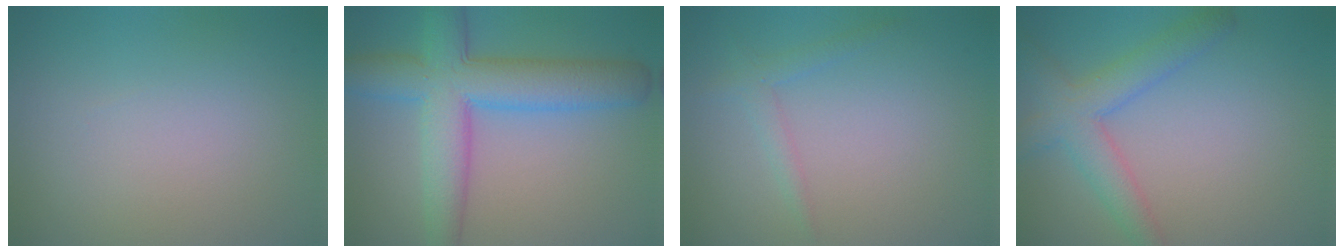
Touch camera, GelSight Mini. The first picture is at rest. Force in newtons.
{"total": 8.5, "press": 8.5, "slide": 0.3}
{"total": 1.5, "press": 1.5, "slide": 0.1}
{"total": 4.5, "press": 4.5, "slide": 0.2}